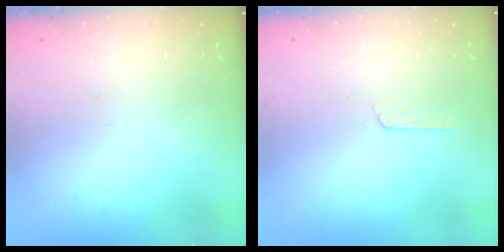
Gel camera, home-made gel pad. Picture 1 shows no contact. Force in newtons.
{"total": 2.9, "press": 2.9, "slide": 0.3}